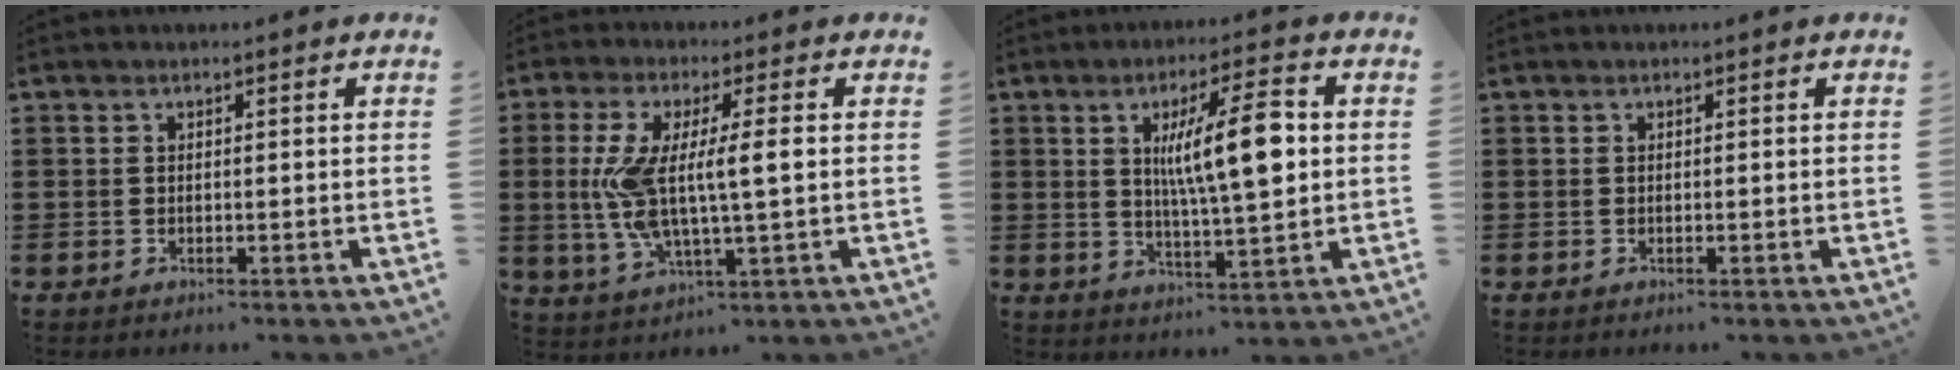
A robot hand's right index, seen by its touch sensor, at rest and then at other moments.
{"total": 9.3, "force": [0.5, 1.9, 9.1], "torque": [-0.194, -0.010, -0.001]}
{"total": 11.1, "force": [2.0, 2.6, 10.6], "torque": [-0.186, 0.002, 0.029]}
{"total": 0.0}